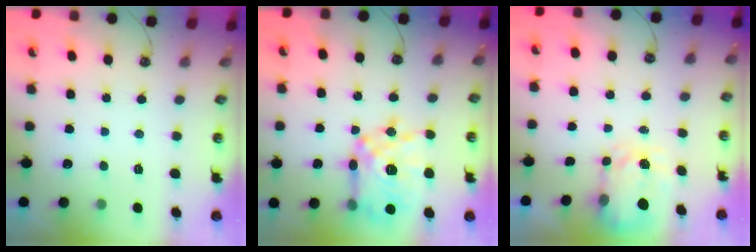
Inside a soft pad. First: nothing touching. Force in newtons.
{"total": 18.4, "press": 18.3, "slide": 2.2}
{"total": 3.9, "press": 3.8, "slide": 0.6}